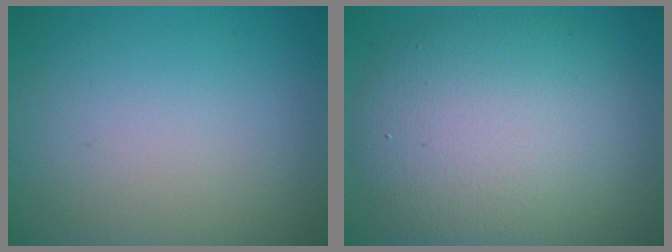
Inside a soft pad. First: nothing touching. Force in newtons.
{"total": 10.4, "press": 10.4, "slide": 0.6}